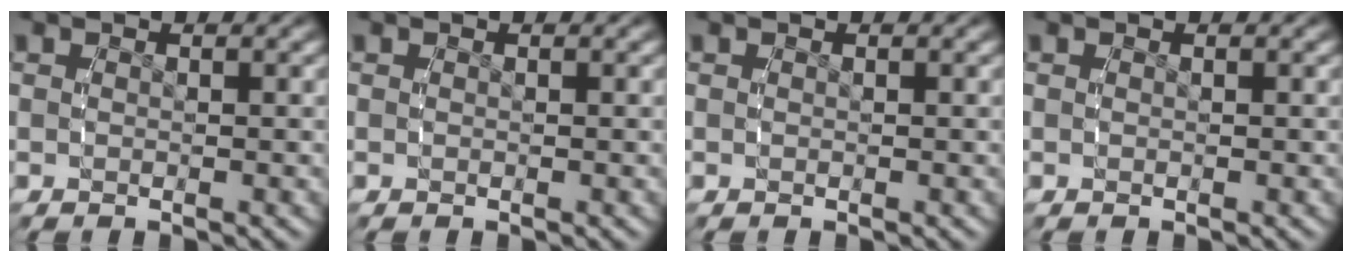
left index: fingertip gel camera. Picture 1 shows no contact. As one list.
[{"total": 0.0}, {"total": 0.0}, {"total": 0.0}]